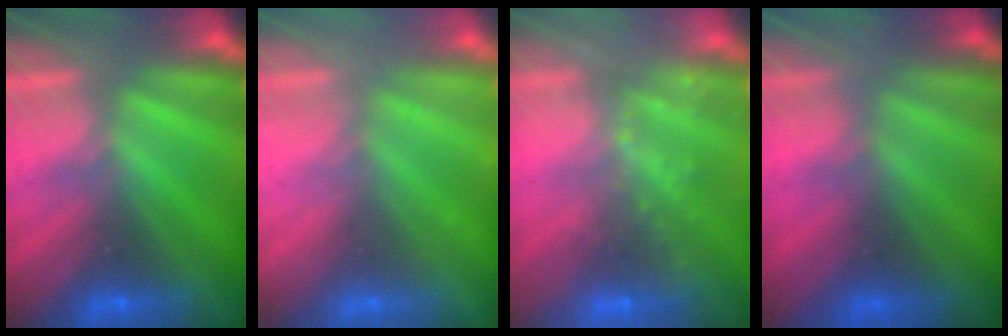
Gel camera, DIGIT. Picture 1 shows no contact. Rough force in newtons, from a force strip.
{"total": 2.3}
{"total": 6.5}
{"total": 6.6}